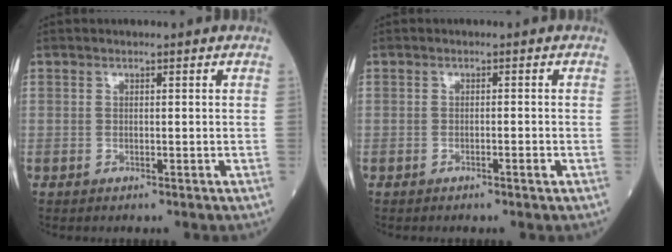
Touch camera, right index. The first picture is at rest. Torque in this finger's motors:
{"motor_torque": [-0.10, -0.06, -0.02, 0.00]}